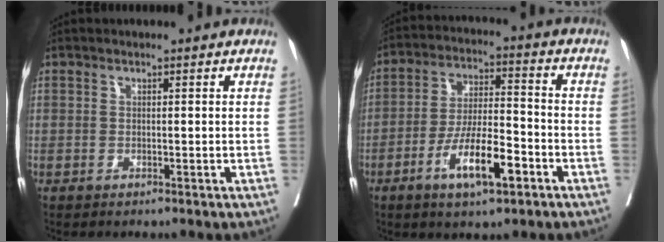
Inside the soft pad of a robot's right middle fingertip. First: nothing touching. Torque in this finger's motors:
{"motor_torque": [1.29, -0.85, 0.30, 0.09]}